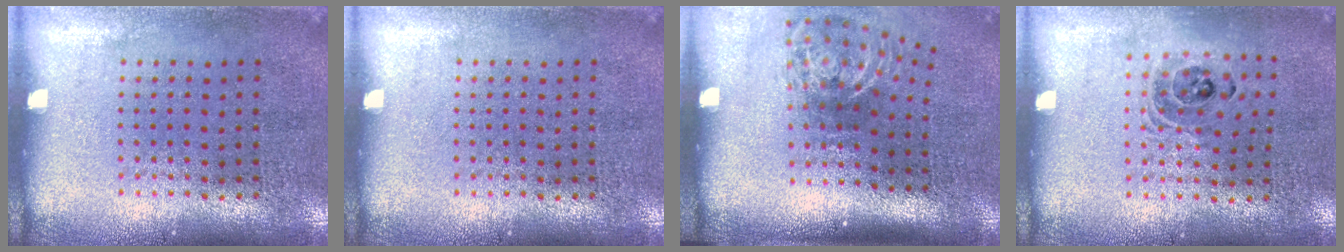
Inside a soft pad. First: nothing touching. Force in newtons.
{"total": 0.0}
{"total": 2.2, "press": 1.3, "slide": 1.7}
{"total": 1.1, "press": 1.0, "slide": 0.4}